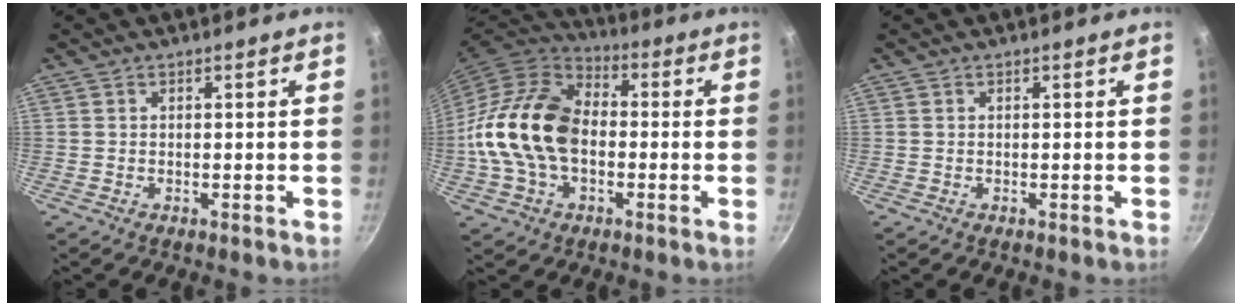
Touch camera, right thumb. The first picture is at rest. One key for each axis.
{"total": 19.2, "fx": -1.7, "fy": 13.3, "fz": 13.8, "tx": -0.241, "ty": 0.035, "tz": -0.045}
{"total": 0.0}